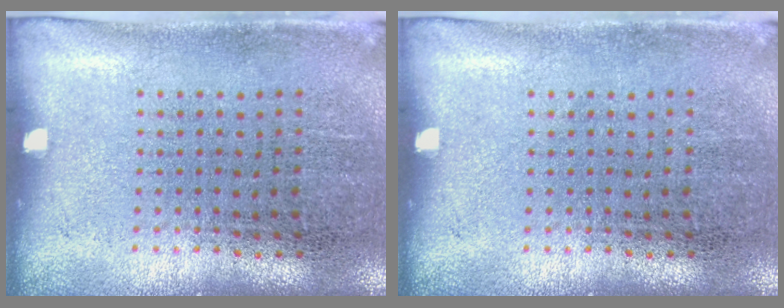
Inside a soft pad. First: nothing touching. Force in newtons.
{"total": 0.0}